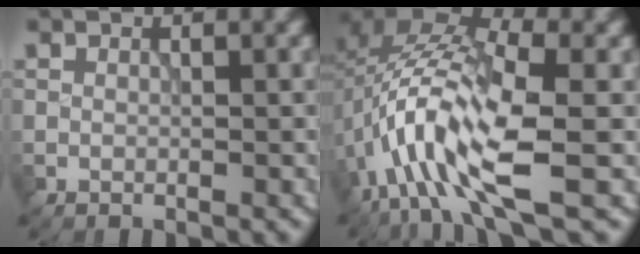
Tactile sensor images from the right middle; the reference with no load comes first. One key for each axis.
{"total": 10.1, "fx": -2.4, "fy": 3.8, "fz": 9.0, "tx": -0.175, "ty": 0.010, "tz": -0.054}